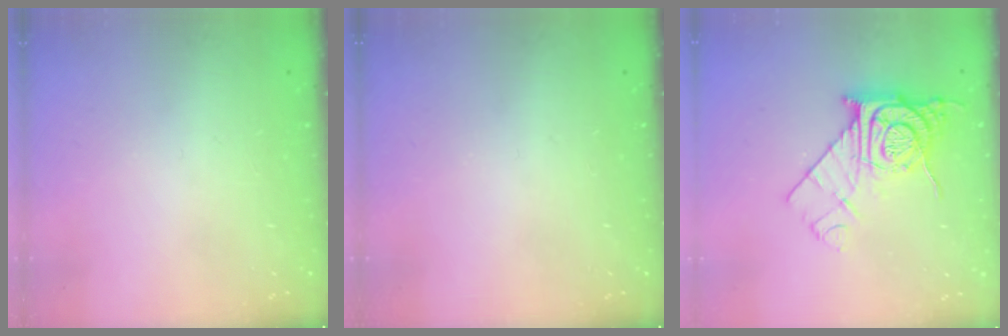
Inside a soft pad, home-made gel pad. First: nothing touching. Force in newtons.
{"total": 0.0}
{"total": 12.4, "press": 12.3, "slide": 0.9}